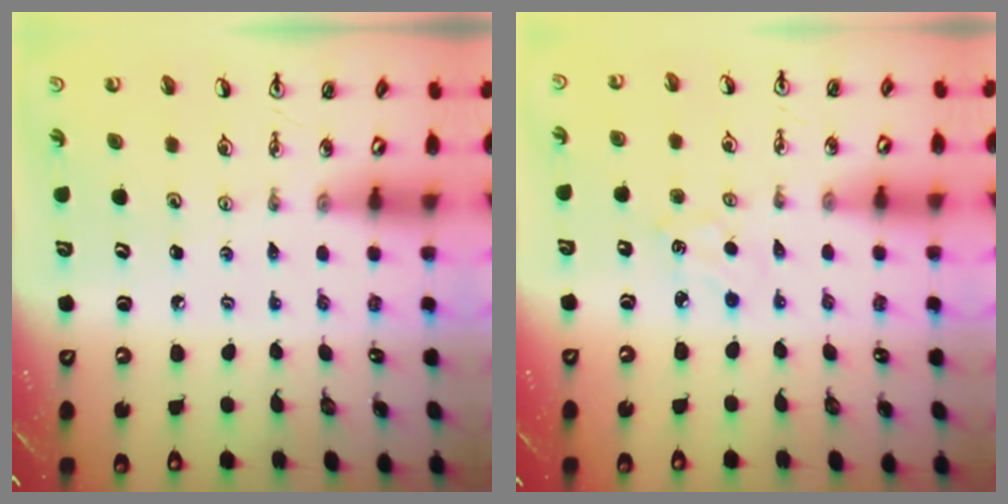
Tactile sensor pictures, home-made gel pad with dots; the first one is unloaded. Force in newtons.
{"total": 4.2, "press": 4.2, "slide": 0.6}